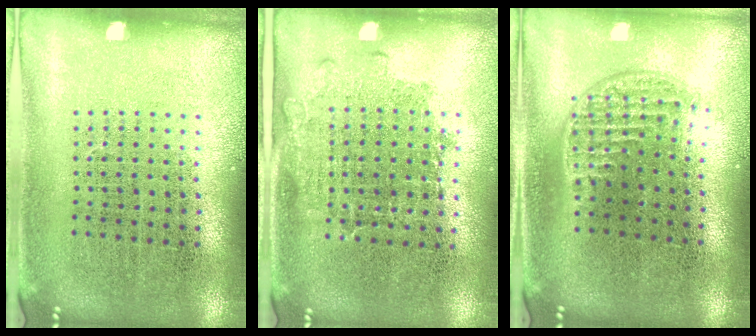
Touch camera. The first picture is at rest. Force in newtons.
{"total": 1.3, "press": 1.1, "slide": 0.8}
{"total": 1.2, "press": 1.0, "slide": 0.6}